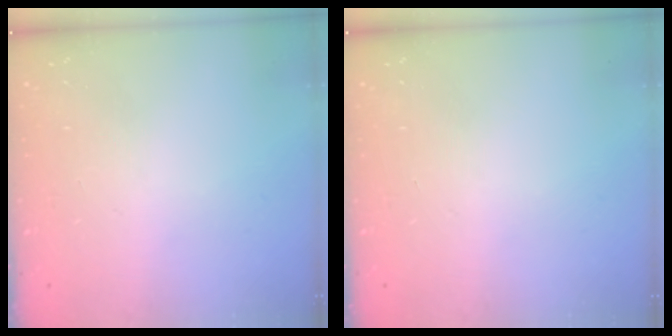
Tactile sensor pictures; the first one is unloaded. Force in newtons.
{"total": 0.0}